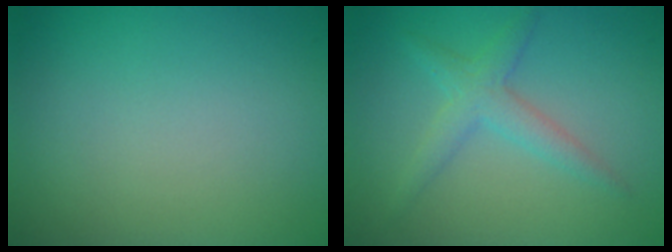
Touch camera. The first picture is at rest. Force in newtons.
{"total": 2.5, "press": 2.5, "slide": 0.1}